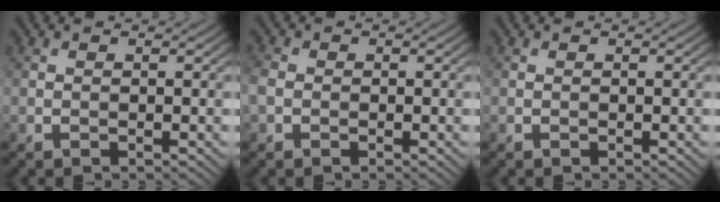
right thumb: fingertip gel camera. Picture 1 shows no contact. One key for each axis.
{"total": 2.4, "fx": -0.6, "fy": 1.9, "fz": 1.3, "tx": -0.037, "ty": 0.000, "tz": -0.019}
{"total": 0.0}